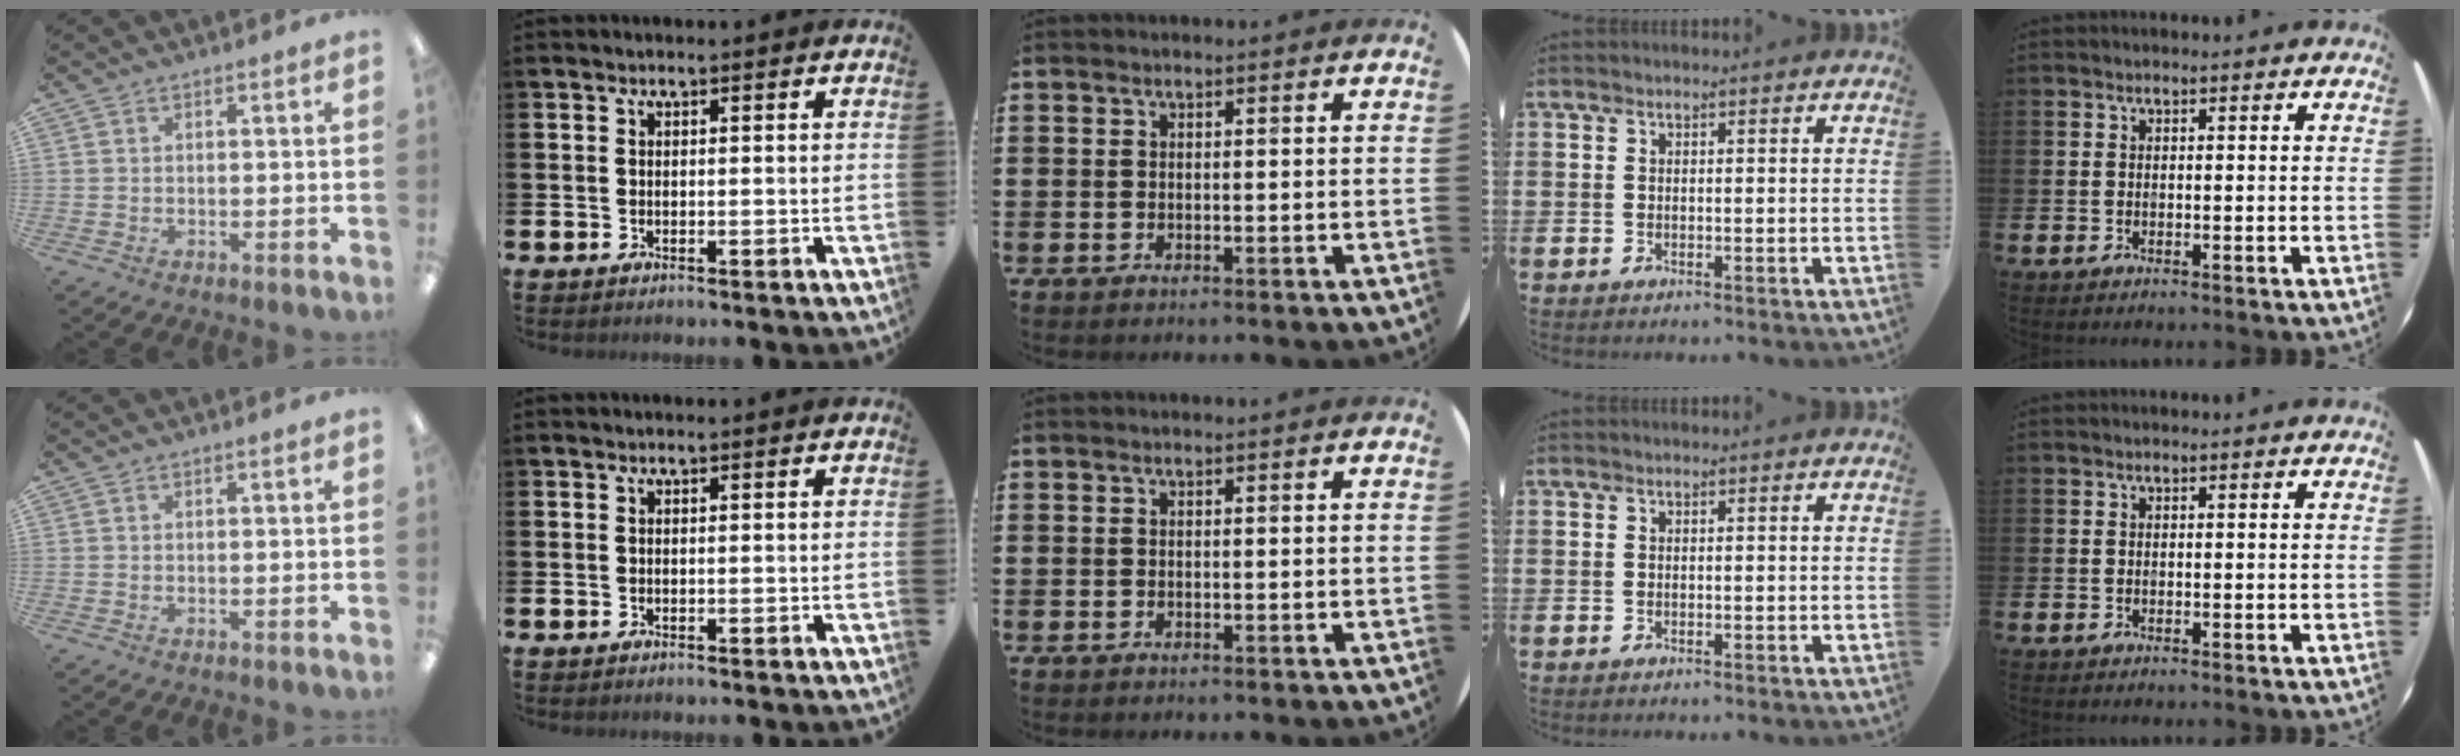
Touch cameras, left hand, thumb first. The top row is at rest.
{}